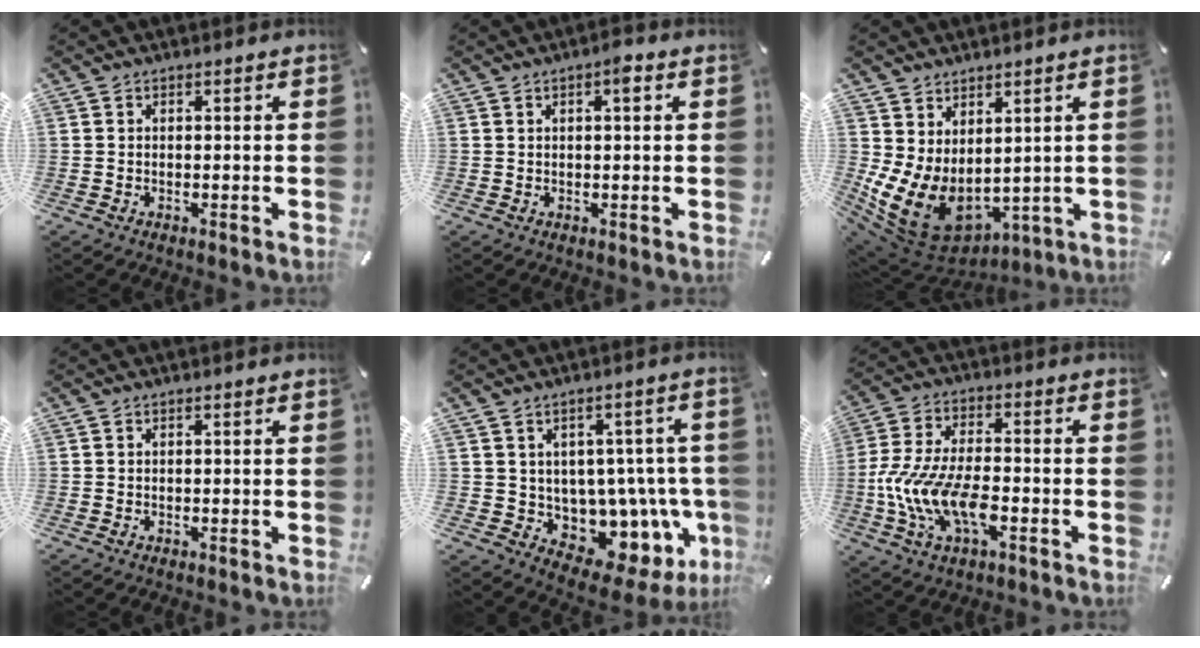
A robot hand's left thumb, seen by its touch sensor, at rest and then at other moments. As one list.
[{"total": 2.8, "force": [0.9, 0.9, 2.5], "torque": [-0.026, -0.003, 0.007]}, {"total": 10.0, "force": [0.4, 7.7, 6.4], "torque": [-0.138, -0.025, 0.017]}, {"total": 0.0}, {"total": 8.9, "force": [-0.6, 7.7, 4.6], "torque": [-0.057, -0.031, 0.010]}, {"total": 13.3, "force": [-4.8, 6.6, 10.5], "torque": [-0.220, 0.006, -0.085]}]